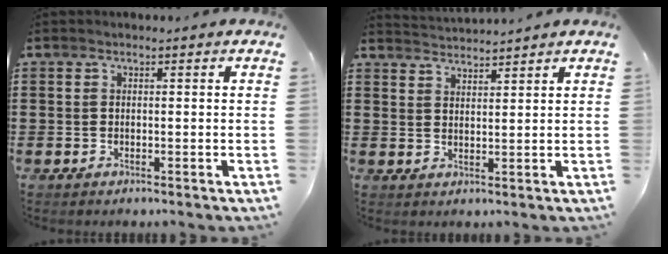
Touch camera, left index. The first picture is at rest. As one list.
[{"total": 2.5, "force": [2.4, -0.5, -0.5], "torque": [0.002, -0.008, 0.047]}]